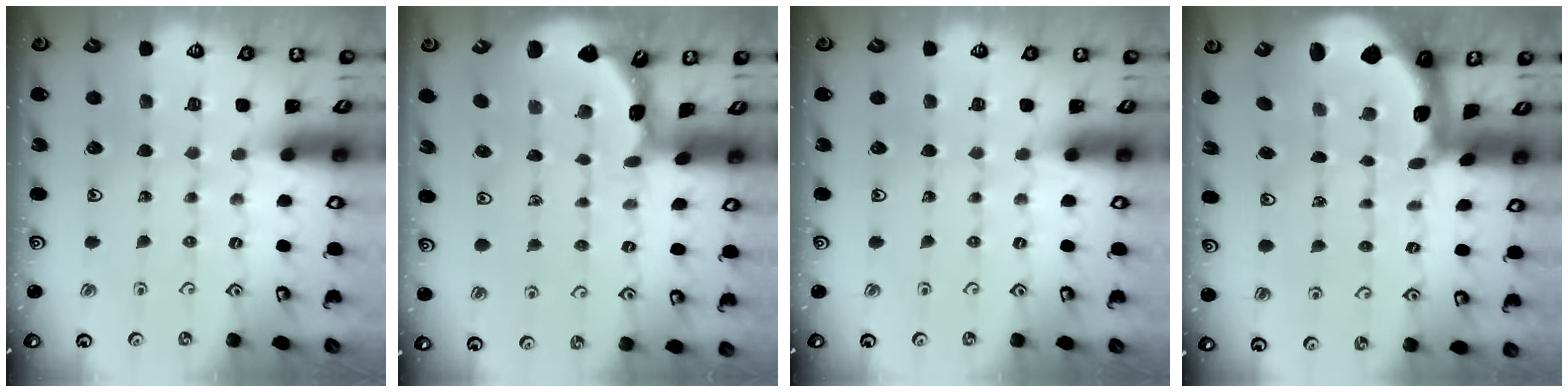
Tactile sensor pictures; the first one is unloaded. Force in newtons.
{"total": 1.8, "press": 1.8, "slide": 0.1}
{"total": 0.0}
{"total": 1.9, "press": 1.8, "slide": 0.5}